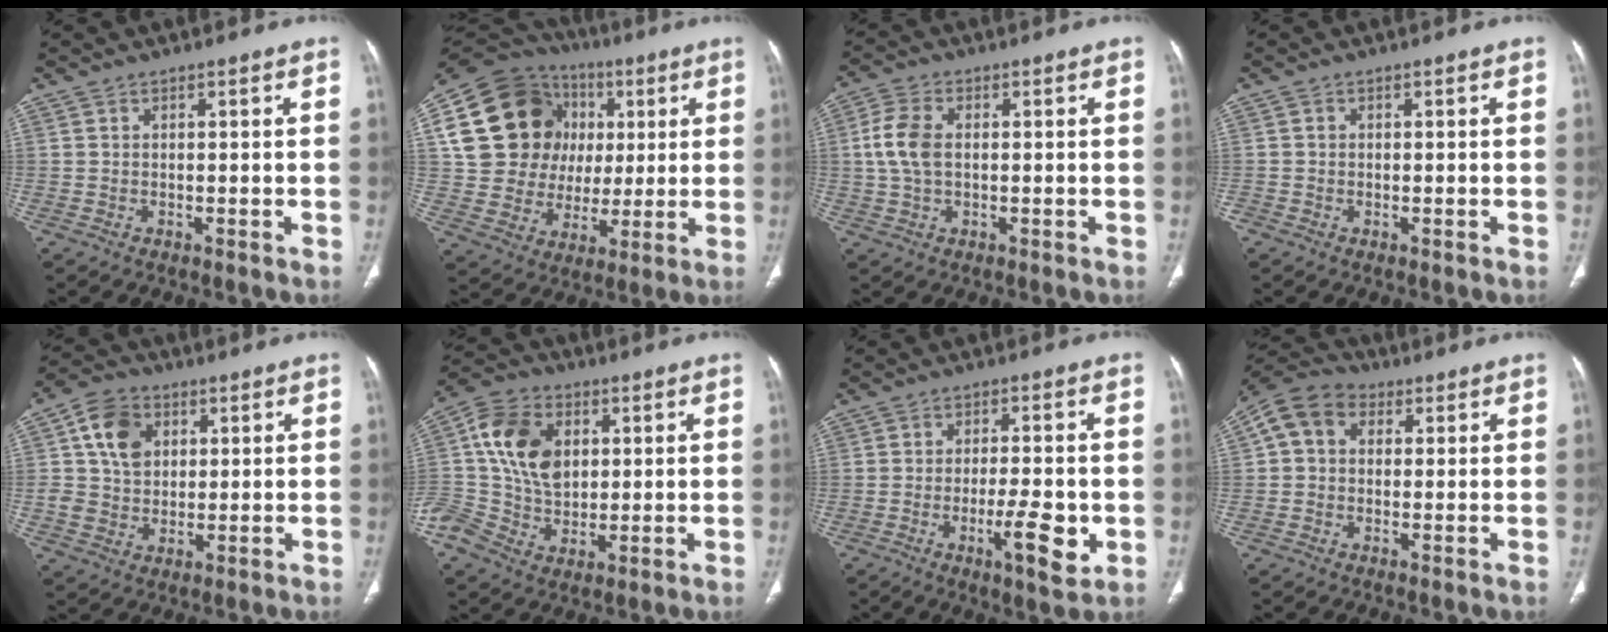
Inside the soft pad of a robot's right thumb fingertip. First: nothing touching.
{"total": 23.1, "force": [5.4, 19.2, 11.7], "torque": [-0.177, 0.038, 0.107]}
{"total": 6.7, "force": [0.5, 4.2, 5.2], "torque": [-0.114, 0.011, 0.008]}
{"total": 0.8, "force": [-0.3, 0.8, 0.1], "torque": [0.007, 0.004, -0.009]}
{"total": 9.9, "force": [3.1, 7.6, 5.4], "torque": [-0.069, -0.004, 0.055]}
{"total": 15.3, "force": [2.9, 11.3, 9.9], "torque": [-0.174, 0.011, 0.051]}
{"total": 8.7, "force": [-2.4, 2.3, 8.0], "torque": [-0.121, -0.004, -0.035]}
{"total": 8.7, "force": [1.9, 6.9, 4.9], "torque": [-0.083, 0.024, 0.021]}